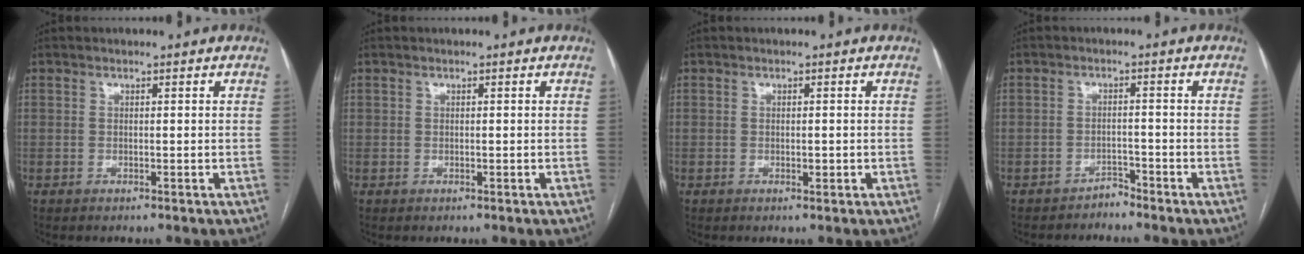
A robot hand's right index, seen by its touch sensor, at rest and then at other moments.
{"total": 0.0}
{"total": 1.0, "force": [-0.2, 0.4, 0.9], "torque": [-0.014, -0.001, -0.002]}
{"total": 1.9, "force": [-1.8, 0.4, -0.2], "torque": [0.010, 0.000, -0.029]}